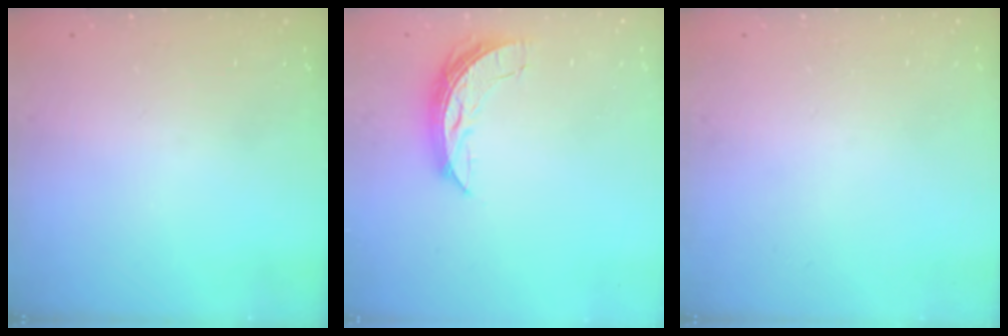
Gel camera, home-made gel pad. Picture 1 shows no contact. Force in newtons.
{"total": 7.6, "press": 7.5, "slide": 1.1}
{"total": 0.0}